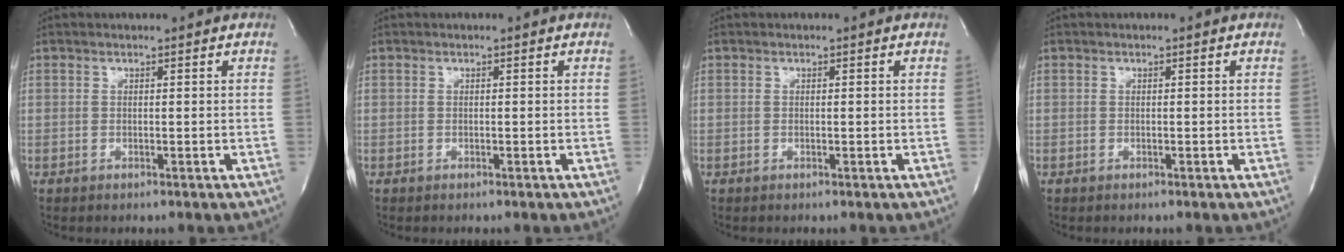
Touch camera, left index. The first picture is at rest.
{"total": 0.0}
{"total": 0.0}
{"total": 0.0}